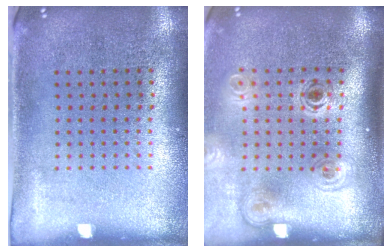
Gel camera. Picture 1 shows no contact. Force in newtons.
{"total": 1.9, "press": 1.3, "slide": 1.4}